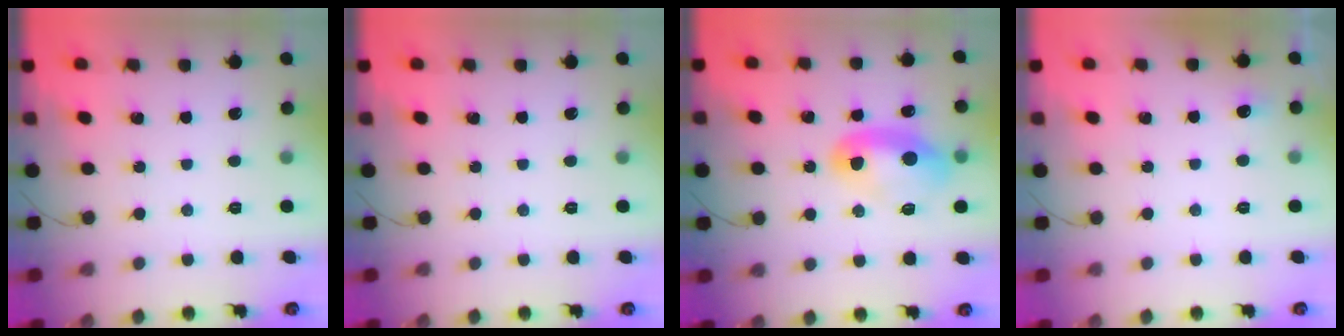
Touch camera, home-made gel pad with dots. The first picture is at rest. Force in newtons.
{"total": 0.0}
{"total": 10.6, "press": 10.6, "slide": 1.1}
{"total": 3.2, "press": 2.9, "slide": 1.5}